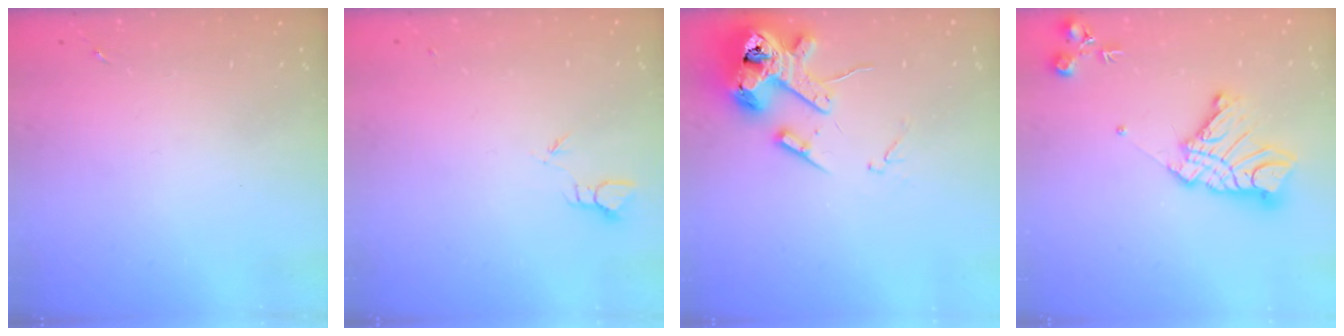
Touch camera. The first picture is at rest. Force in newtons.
{"total": 2.0, "press": 2.0, "slide": 0.1}
{"total": 15.6, "press": 15.4, "slide": 2.3}
{"total": 16.4, "press": 16.3, "slide": 1.4}